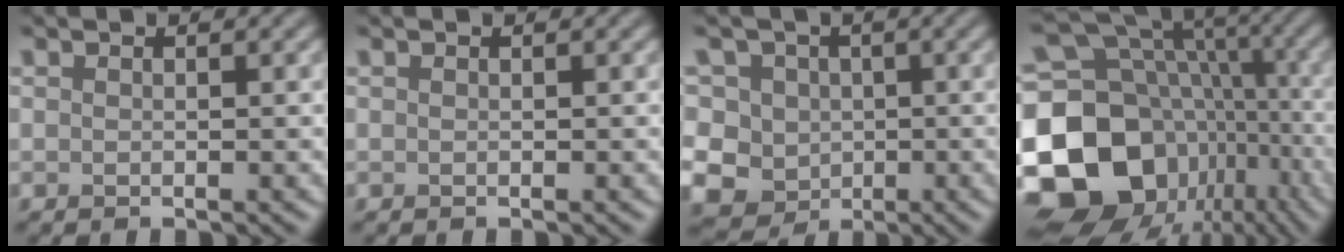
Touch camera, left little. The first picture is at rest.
{"total": 0.0}
{"total": 12.8, "force": [1.5, 11.6, 5.3], "torque": [-0.114, 0.027, -0.004]}
{"total": 19.4, "force": [-5.0, 15.8, 10.2], "torque": [-0.210, -0.002, -0.067]}